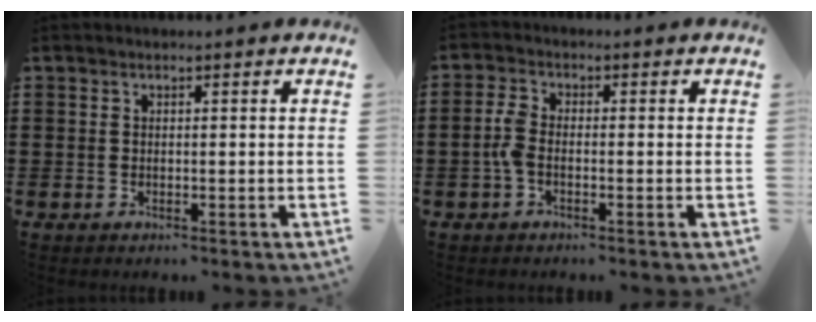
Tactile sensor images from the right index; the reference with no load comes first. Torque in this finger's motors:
{"motor_torque": [1.05, -0.60, 0.50, 0.16]}